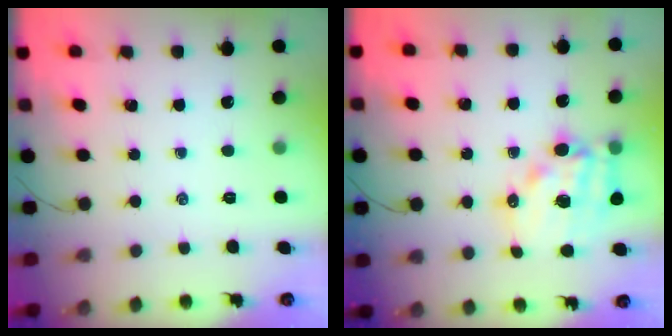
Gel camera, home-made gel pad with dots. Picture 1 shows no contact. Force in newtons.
{"total": 15.0, "press": 14.6, "slide": 3.2}